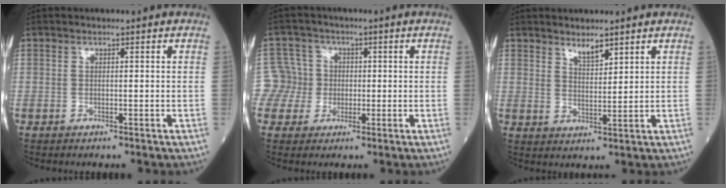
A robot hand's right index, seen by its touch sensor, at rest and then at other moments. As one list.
[{"total": 5.1, "force": [-0.6, 5.1, -0.4], "torque": [0.015, 0.020, -0.012]}, {"total": 2.8, "force": [2.4, 0.5, 1.5], "torque": [-0.029, -0.008, 0.047]}]